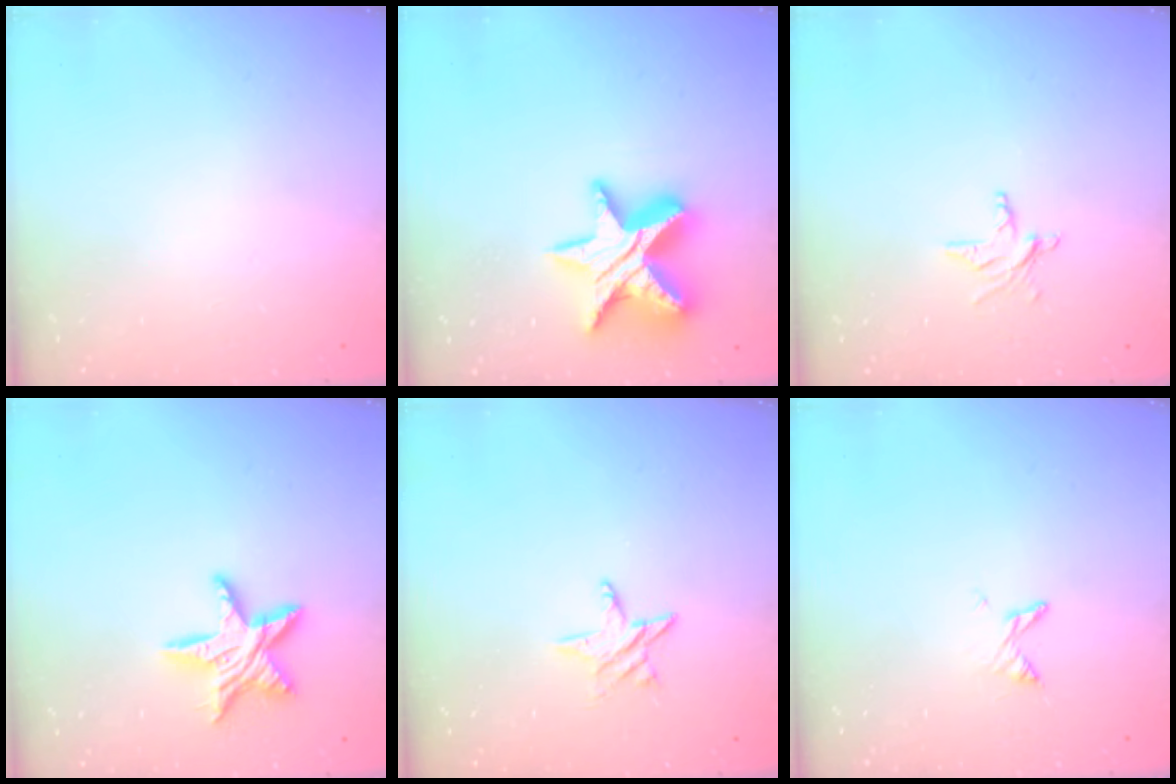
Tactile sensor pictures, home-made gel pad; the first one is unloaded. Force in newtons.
{"total": 14.6, "press": 14.5, "slide": 1.0}
{"total": 3.9, "press": 3.8, "slide": 0.3}
{"total": 11.5, "press": 11.4, "slide": 0.7}
{"total": 6.2, "press": 6.2, "slide": 0.4}
{"total": 3.9, "press": 3.8, "slide": 0.5}